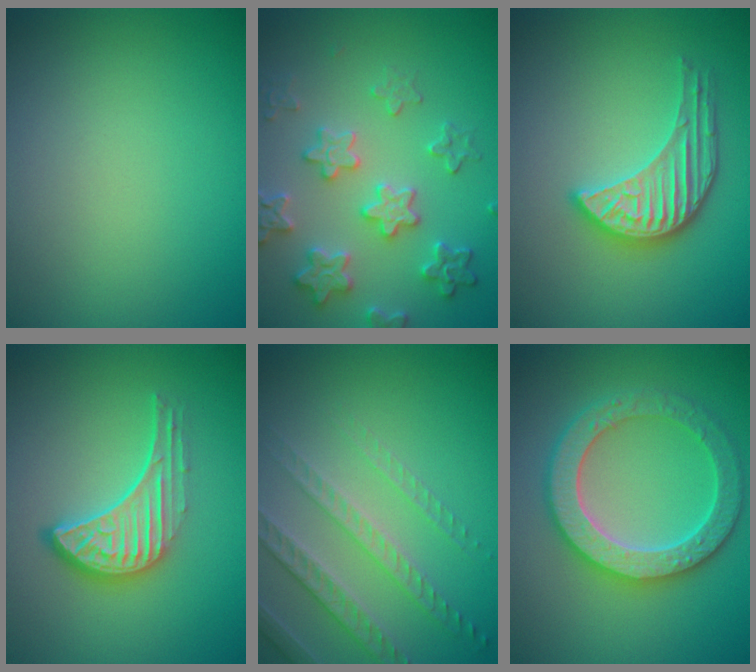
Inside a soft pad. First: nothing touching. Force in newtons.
{"total": 4.0, "press": 3.9, "slide": 0.9}
{"total": 3.9, "press": 3.5, "slide": 1.6}
{"total": 4.6, "press": 3.4, "slide": 3.2}
{"total": 5.0, "press": 3.3, "slide": 3.7}
{"total": 6.1, "press": 6.0, "slide": 1.3}